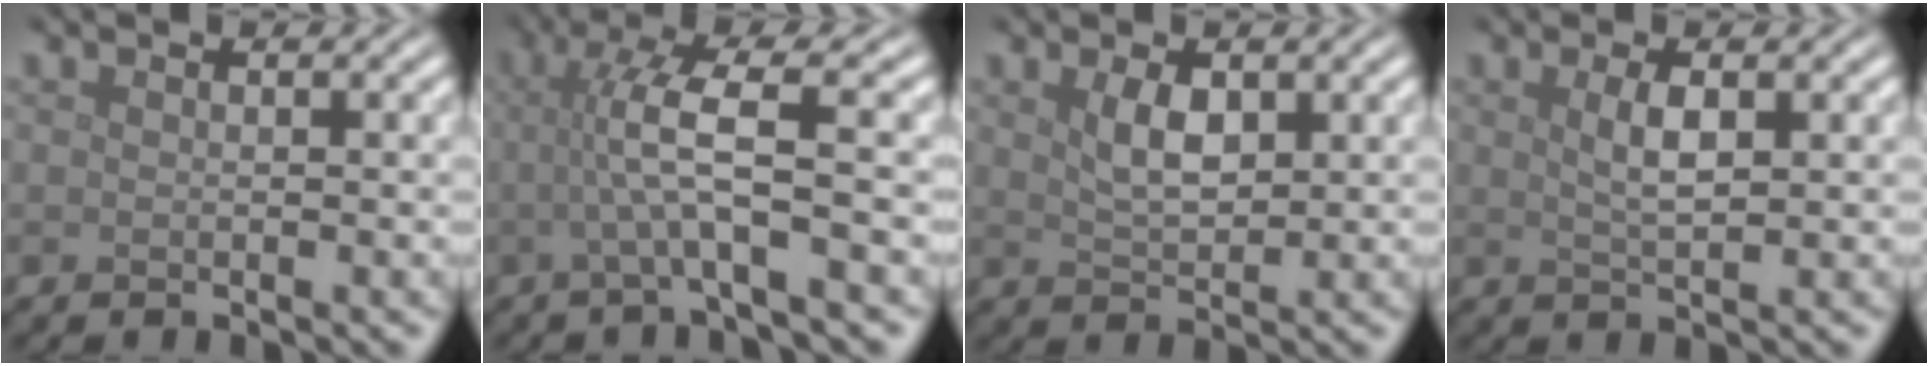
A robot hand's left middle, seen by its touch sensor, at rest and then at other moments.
{"total": 4.7, "force": [0.0, 0.4, 4.7], "torque": [-0.091, 0.007, -0.002]}
{"total": 2.5, "force": [1.0, 1.2, 1.9], "torque": [-0.042, -0.002, 0.024]}
{"total": 2.1, "force": [0.7, 0.6, 1.9], "torque": [-0.036, 0.000, 0.015]}